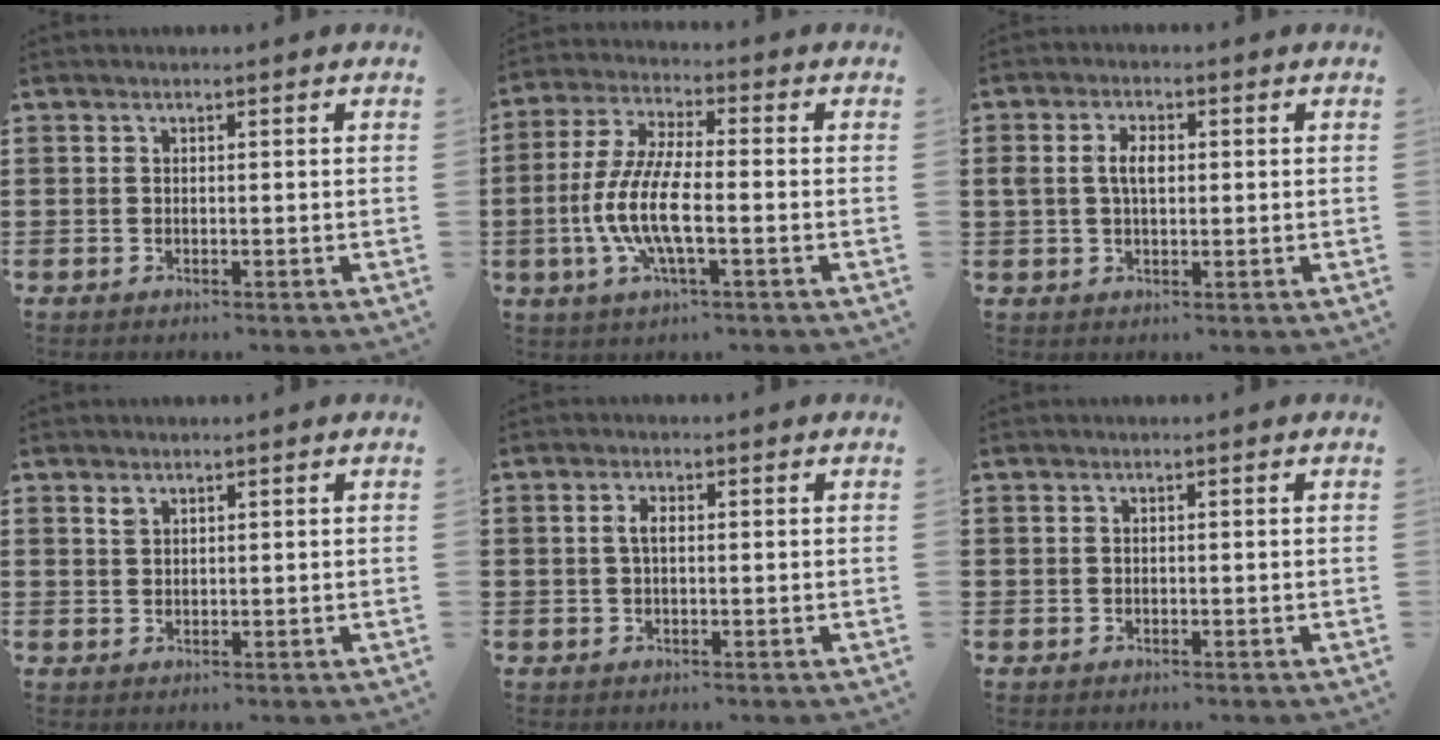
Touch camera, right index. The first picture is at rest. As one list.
[{"total": 9.4, "force": [-2.7, 2.3, 8.7], "torque": [-0.200, -0.018, -0.058]}, {"total": 3.8, "force": [0.4, 2.1, 3.1], "torque": [-0.071, 0.007, 0.003]}, {"total": 1.1, "force": [0.9, 0.5, 0.4], "torque": [-0.012, 0.000, 0.018]}, {"total": 2.0, "force": [0.1, 0.7, 1.9], "torque": [-0.039, 0.002, 0.000]}, {"total": 0.0}]